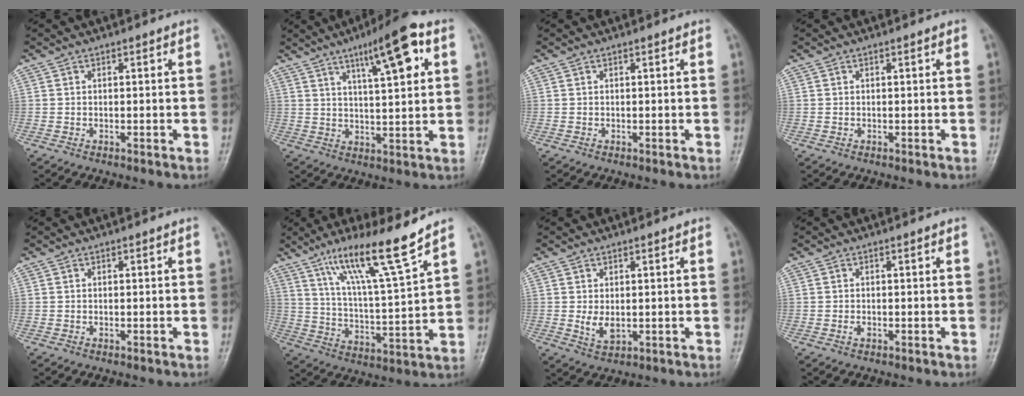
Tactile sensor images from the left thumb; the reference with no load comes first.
{"total": 12.1, "force": [5.3, 2.9, 10.4], "torque": [-0.144, -0.007, 0.079]}
{"total": 0.0}
{"total": 0.0}
{"total": 0.0}
{"total": 14.5, "force": [10.1, 0.7, 10.3], "torque": [-0.177, -0.057, 0.184]}
{"total": 3.9, "force": [0.2, 2.4, 3.0], "torque": [-0.046, -0.011, 0.010]}
{"total": 0.9, "force": [-0.3, 0.6, 0.6], "torque": [-0.006, 0.000, -0.005]}